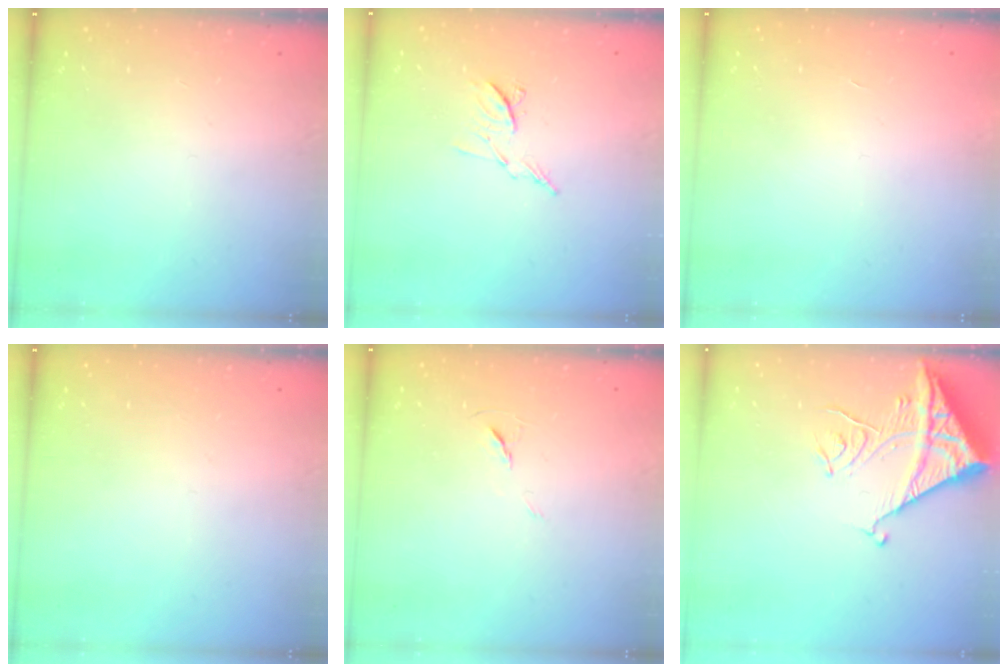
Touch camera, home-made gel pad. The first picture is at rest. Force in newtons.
{"total": 6.8, "press": 6.7, "slide": 0.8}
{"total": 1.8, "press": 1.8, "slide": 0.1}
{"total": 0.0}
{"total": 6.0, "press": 5.5, "slide": 2.3}
{"total": 13.7, "press": 13.6, "slide": 1.1}